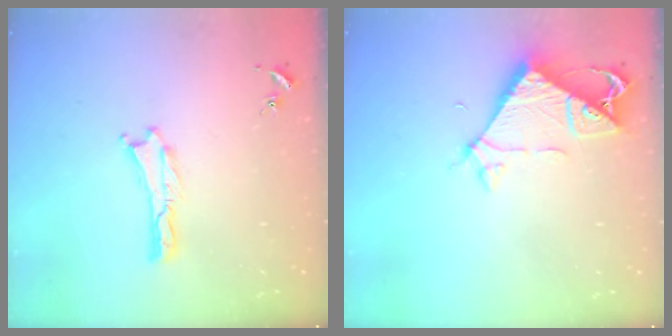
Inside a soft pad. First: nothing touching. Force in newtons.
{"total": 6.8, "press": 6.8, "slide": 0.6}